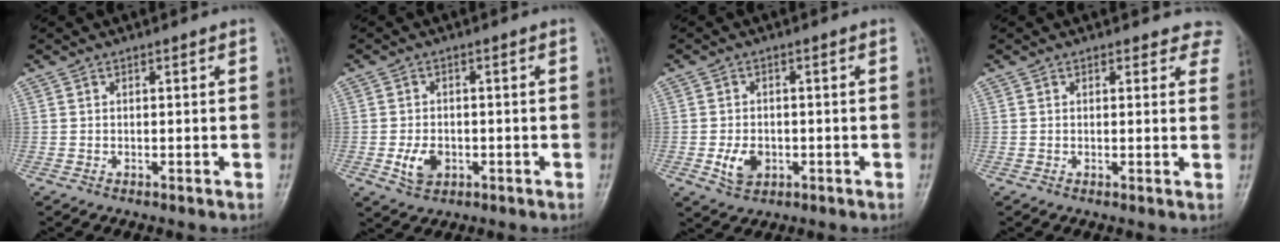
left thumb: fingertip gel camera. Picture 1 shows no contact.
{"total": 4.3, "force": [-1.0, 3.1, 2.8], "torque": [-0.048, 0.001, -0.014]}
{"total": 4.4, "force": [-1.0, 3.2, 2.9], "torque": [-0.047, 0.000, -0.012]}
{"total": 5.4, "force": [4.9, 2.3, 0.3], "torque": [0.047, -0.018, 0.027]}